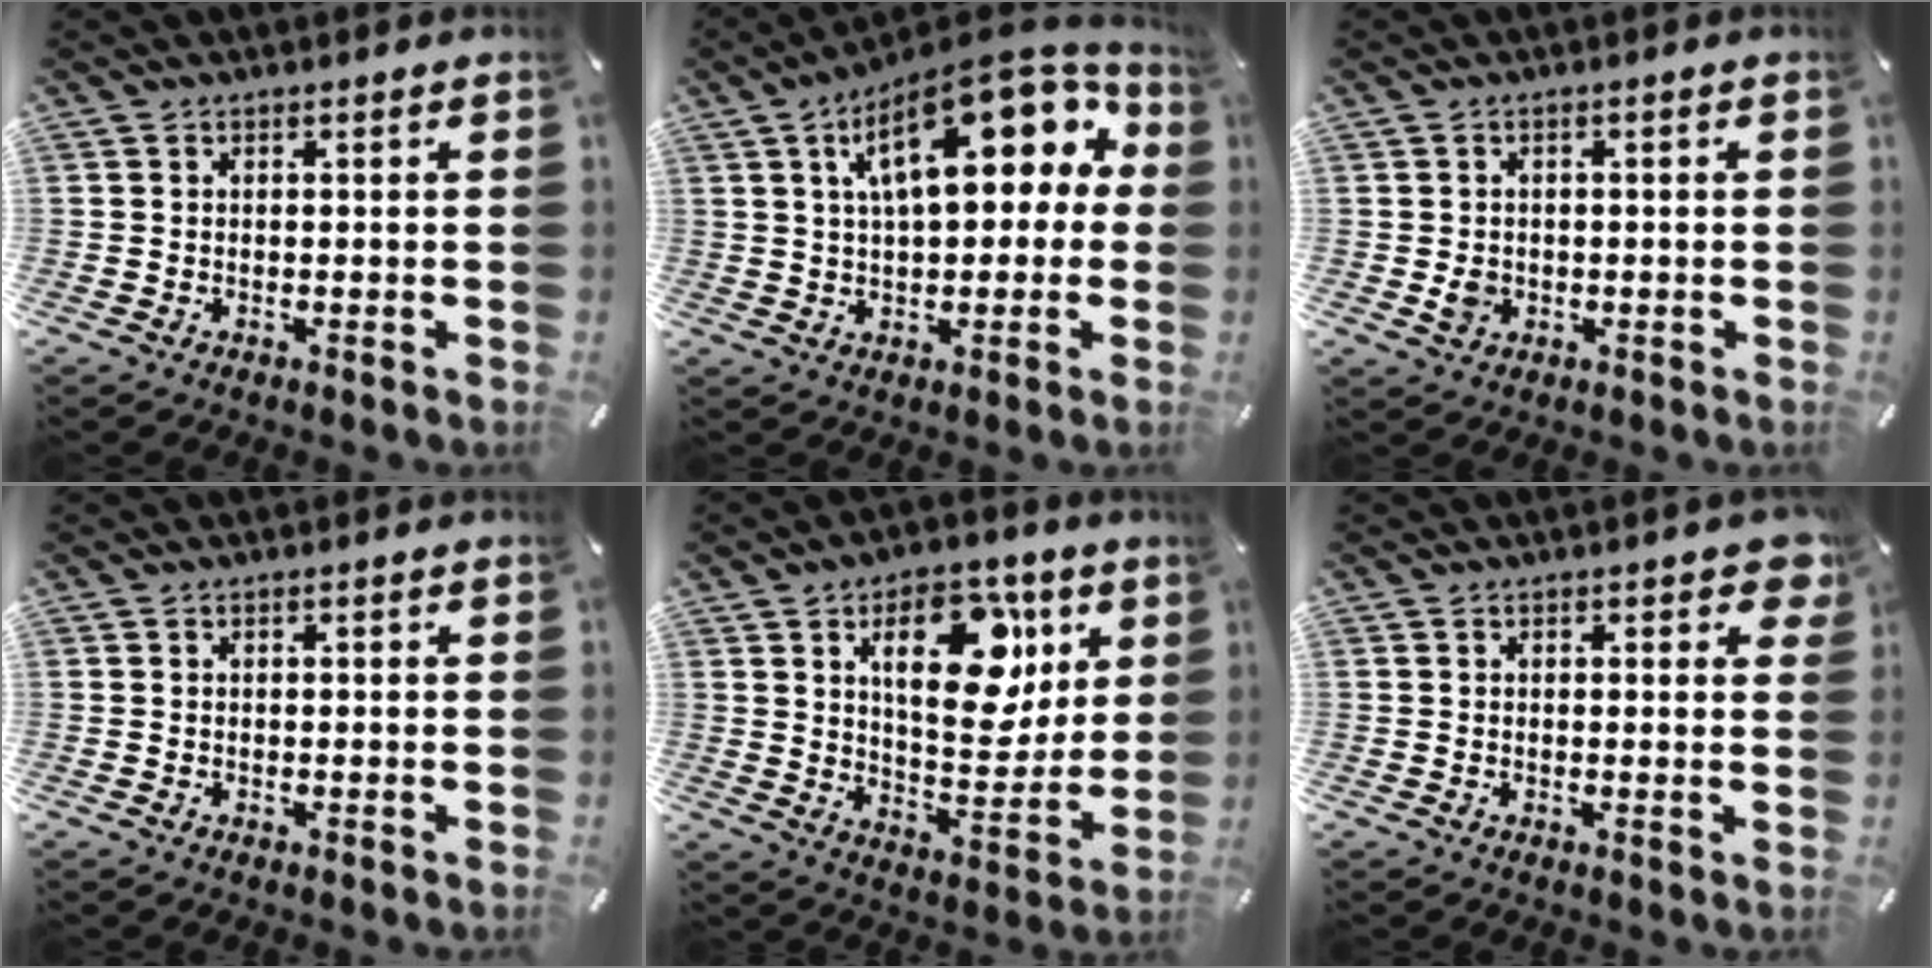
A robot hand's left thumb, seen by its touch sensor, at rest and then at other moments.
{"total": 19.5, "force": [7.3, 9.2, 15.6], "torque": [-0.230, -0.023, 0.119]}
{"total": 2.9, "force": [-0.4, 2.6, 1.4], "torque": [-0.016, -0.006, -0.011]}
{"total": 0.0}
{"total": 18.5, "force": [7.9, 10.2, 13.3], "torque": [-0.170, -0.029, 0.128]}
{"total": 2.8, "force": [1.4, 1.3, 2.0], "torque": [-0.020, -0.003, 0.018]}